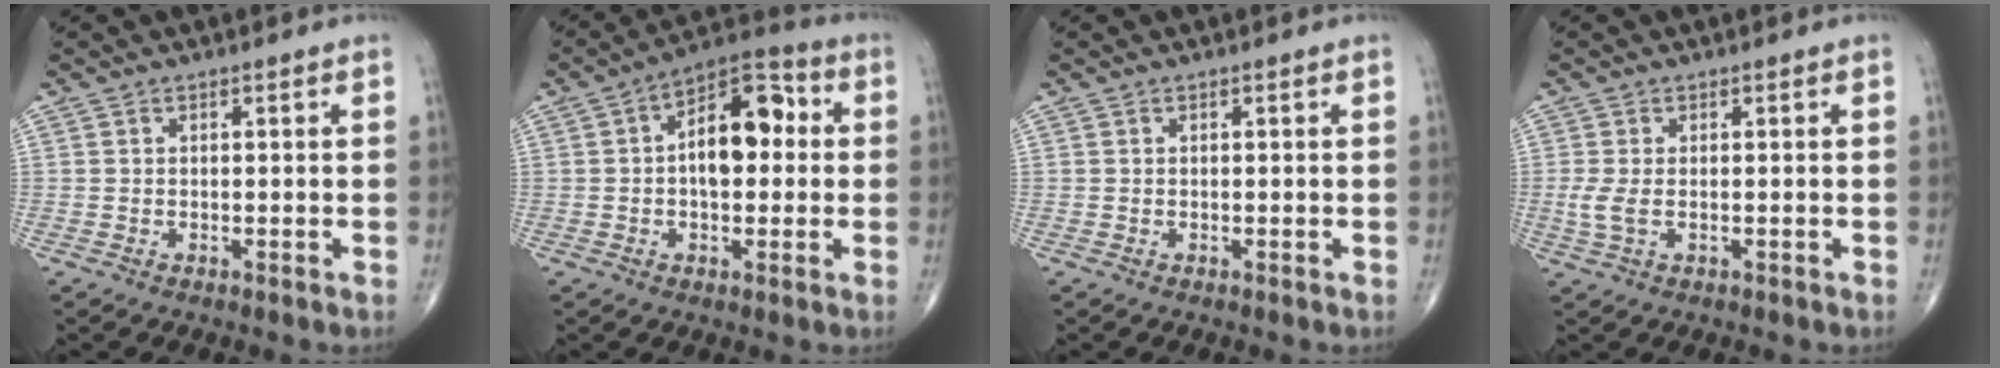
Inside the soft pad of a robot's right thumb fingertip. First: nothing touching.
{"total": 12.3, "force": [1.0, 6.8, 10.1], "torque": [-0.134, 0.029, 0.004]}
{"total": 0.0}
{"total": 2.8, "force": [-0.4, 1.3, 2.5], "torque": [-0.070, -0.005, -0.008]}